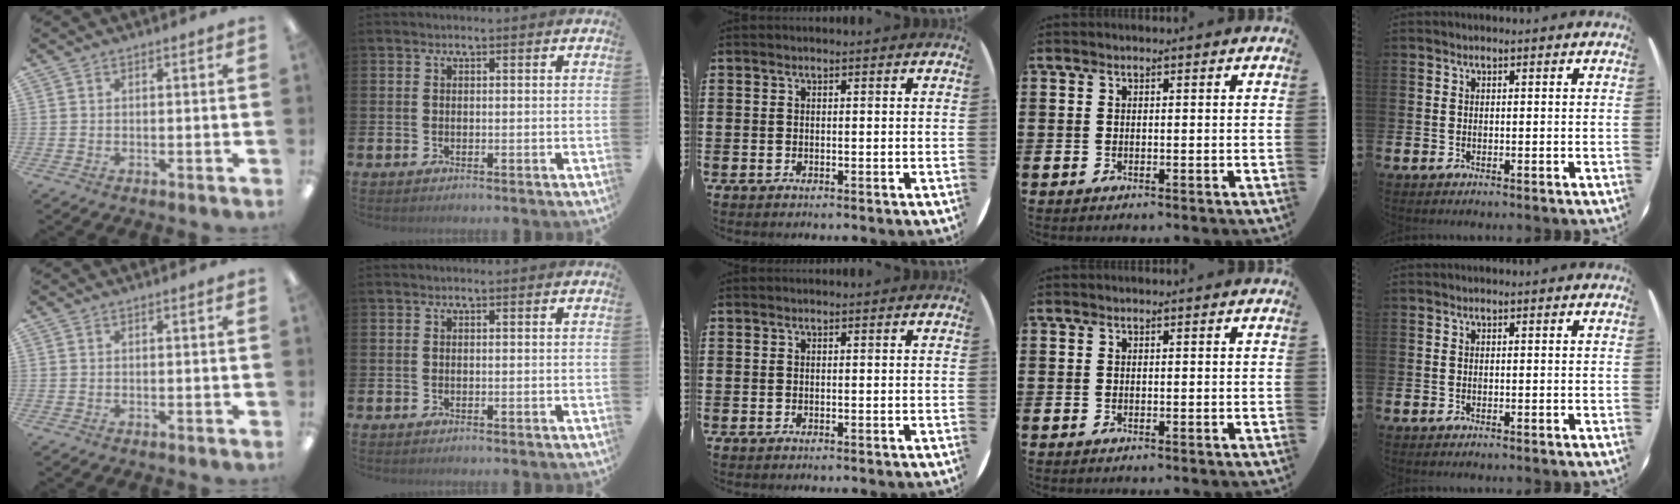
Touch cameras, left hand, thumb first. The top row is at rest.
{}